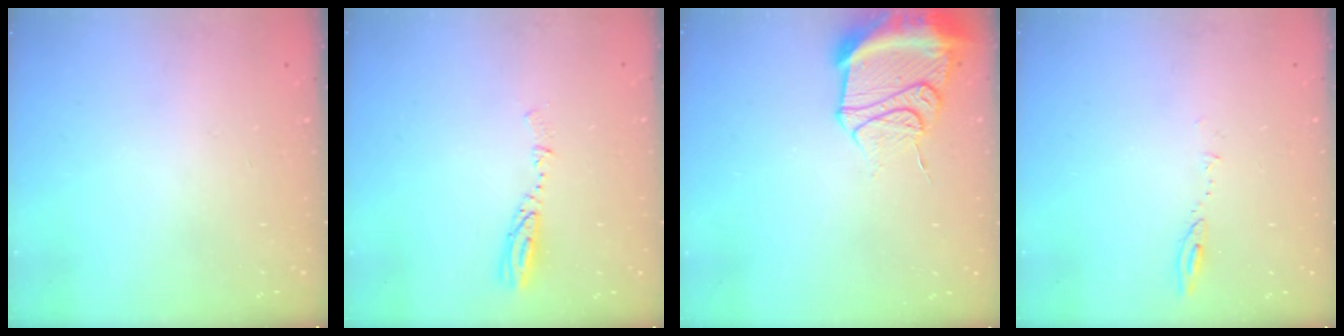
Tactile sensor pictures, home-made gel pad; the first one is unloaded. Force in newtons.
{"total": 3.9, "press": 3.9, "slide": 0.3}
{"total": 14.5, "press": 14.4, "slide": 1.4}
{"total": 4.5, "press": 4.4, "slide": 0.6}